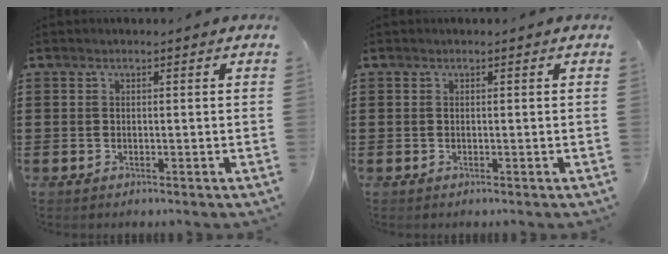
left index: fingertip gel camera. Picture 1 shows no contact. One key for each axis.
{"total": 0.0}